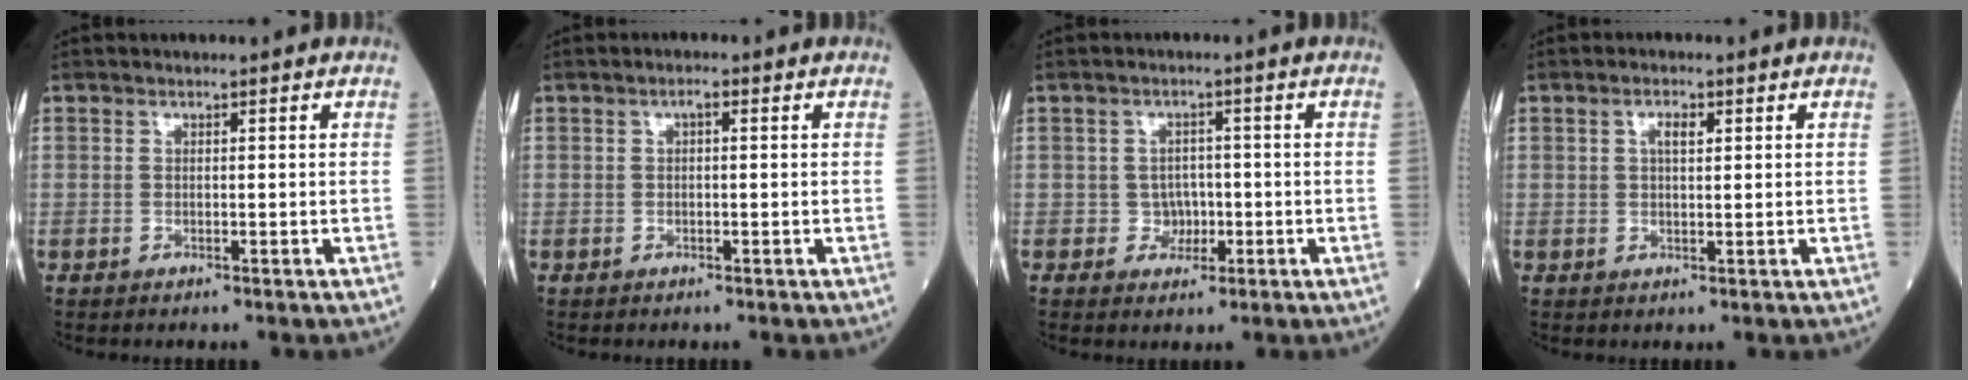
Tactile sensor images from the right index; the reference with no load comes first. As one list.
[{"total": 1.0, "force": [0.3, 0.2, 1.0], "torque": [-0.015, 0.004, 0.003]}, {"total": 2.8, "force": [-0.5, 2.6, 0.8], "torque": [-0.003, 0.008, -0.003]}, {"total": 2.3, "force": [0.9, 0.7, 2.0], "torque": [-0.038, 0.001, 0.016]}]